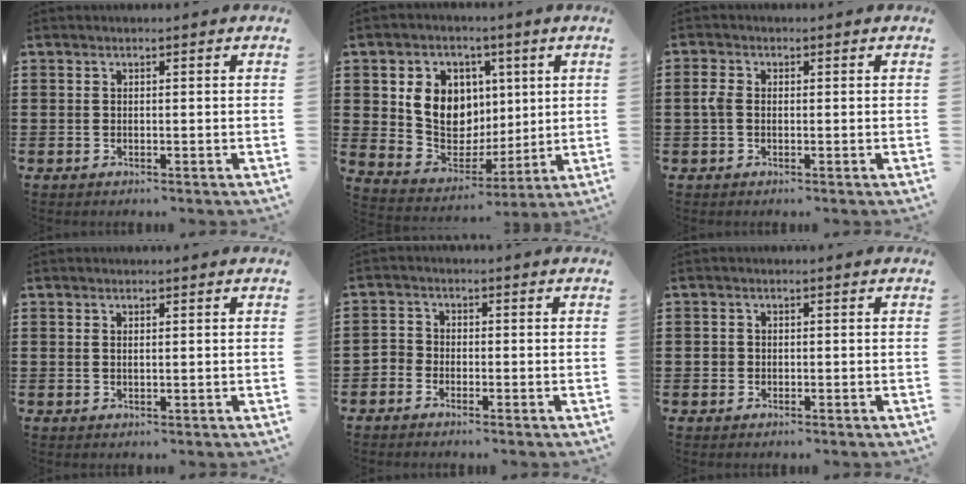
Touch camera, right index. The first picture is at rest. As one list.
[{"total": 9.4, "force": [2.3, 8.2, 4.0], "torque": [-0.108, 0.001, 0.045]}, {"total": 2.4, "force": [-0.2, 1.6, 1.8], "torque": [-0.052, -0.001, -0.009]}, {"total": 0.6, "force": [0.3, 0.2, 0.4], "torque": [-0.009, -0.001, 0.006]}, {"total": 2.0, "force": [-1.7, 1.0, 0.1], "torque": [-0.010, 0.004, -0.038]}, {"total": 1.1, "force": [-0.4, 1.0, 0.4], "torque": [-0.009, 0.003, -0.008]}]